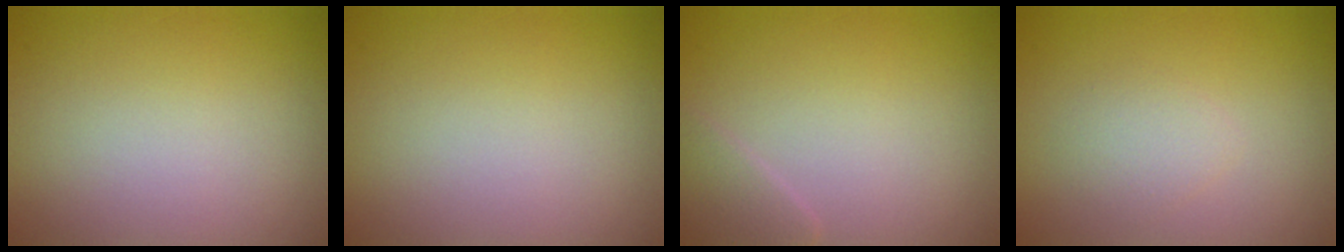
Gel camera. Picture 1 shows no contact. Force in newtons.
{"total": 0.0}
{"total": 1.4, "press": 1.4, "slide": 0.2}
{"total": 1.4, "press": 1.4, "slide": 0.0}